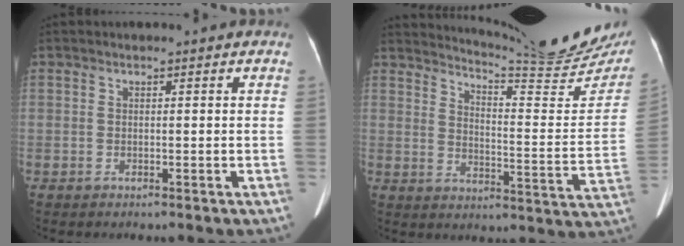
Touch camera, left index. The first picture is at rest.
{"total": 19.9, "force": [18.7, 0.5, 6.8], "torque": [-0.106, -0.093, 0.231]}